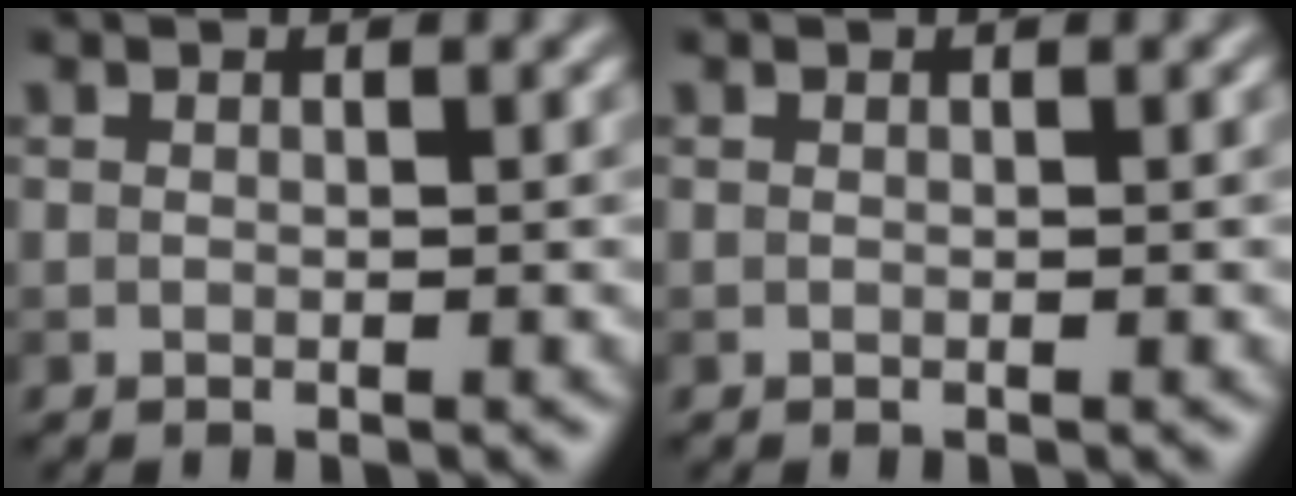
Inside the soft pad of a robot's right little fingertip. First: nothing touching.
{"total": 0.0}